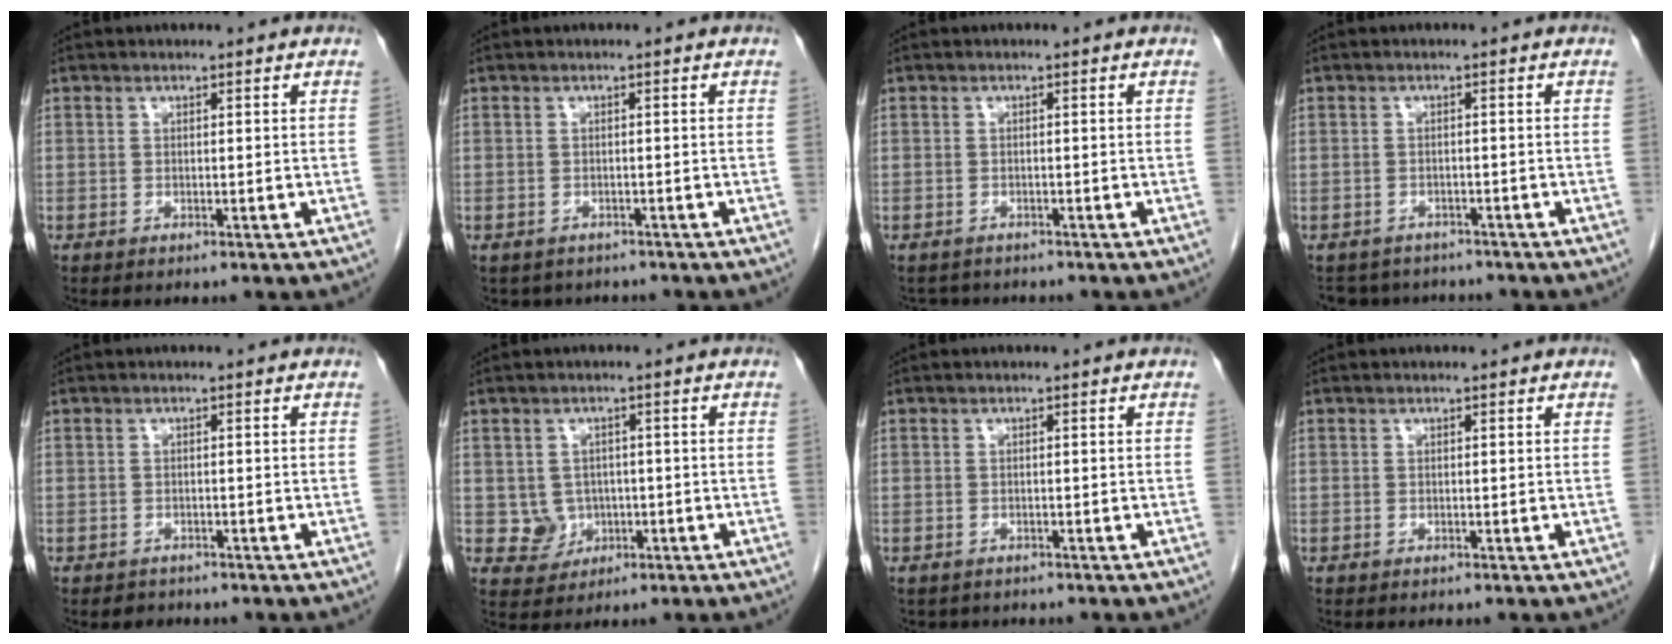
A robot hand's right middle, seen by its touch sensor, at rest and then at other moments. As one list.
[{"total": 3.8, "force": [-3.2, 2.1, 0.4], "torque": [-0.002, 0.003, -0.040]}, {"total": 2.4, "force": [-2.1, 1.1, -0.1], "torque": [-0.003, -0.002, -0.031]}, {"total": 5.8, "force": [-5.3, 2.5, 0.3], "torque": [-0.002, 0.003, -0.070]}, {"total": 1.2, "force": [-1.0, 0.8, -0.1], "torque": [-0.007, 0.002, -0.016]}, {"total": 4.0, "force": [-0.4, 3.9, 0.6], "torque": [-0.001, 0.008, 0.003]}, {"total": 2.0, "force": [-1.7, 1.1, 0.2], "torque": [-0.010, 0.000, -0.021]}, {"total": 0.0}]